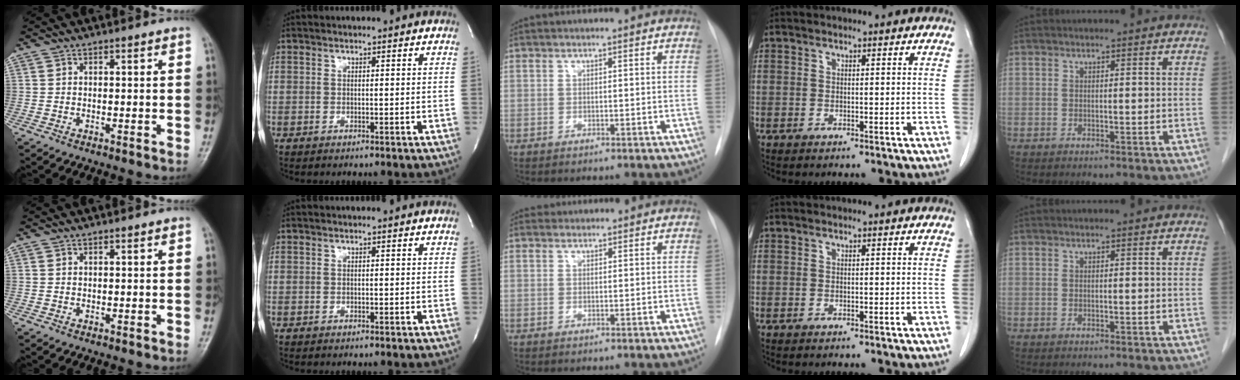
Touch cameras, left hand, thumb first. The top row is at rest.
{"thumb": {"total": 0.7, "force": [0.3, 0.5, 0.4], "torque": [-0.001, -0.001, 0.004]}, "index": {"total": 0.5, "force": [-0.5, 0.0, -0.1], "torque": [0.004, -0.004, -0.010]}, "middle": {"total": 0.9, "force": [0.7, 0.4, -0.2], "torque": [0.002, 0.008, 0.011]}}